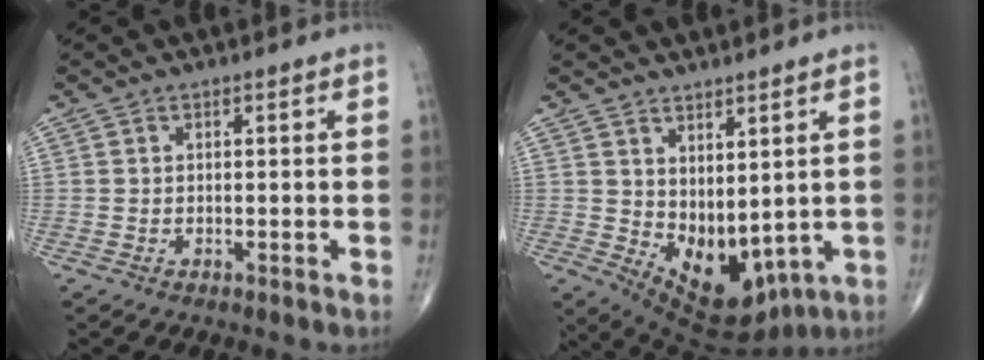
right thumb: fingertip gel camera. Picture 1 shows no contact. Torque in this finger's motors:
{"motor_torque": [-0.53, 0.99, 0.21, -0.04, 0.18]}